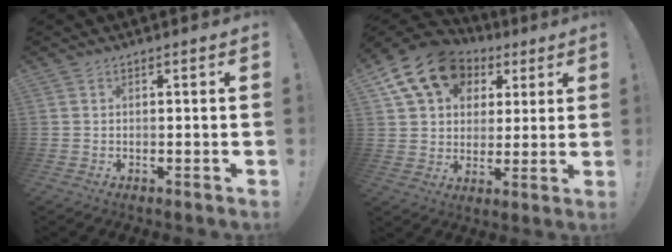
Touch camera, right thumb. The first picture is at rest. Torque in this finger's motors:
{"motor_torque": [0.02, 1.30, 0.49, -0.20, 0.34]}